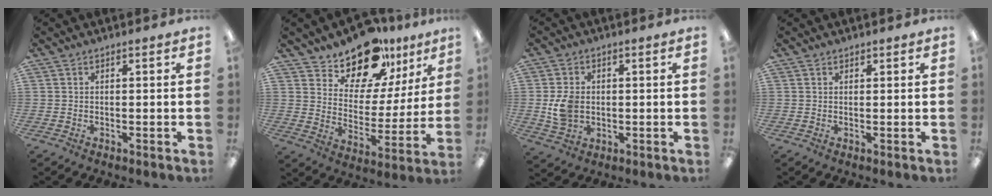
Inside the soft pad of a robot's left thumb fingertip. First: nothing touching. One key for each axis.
{"total": 15.8, "fx": 13.3, "fy": 7.2, "fz": 4.6, "tx": -0.079, "ty": -0.108, "tz": 0.241}
{"total": 7.6, "fx": 0.1, "fy": 5.9, "fz": 4.8, "tx": -0.091, "ty": 0.002, "tz": 0.002}
{"total": 1.1, "fx": 0.9, "fy": 0.6, "fz": 0.0, "tx": 0.000, "ty": 0.001, "tz": 0.016}